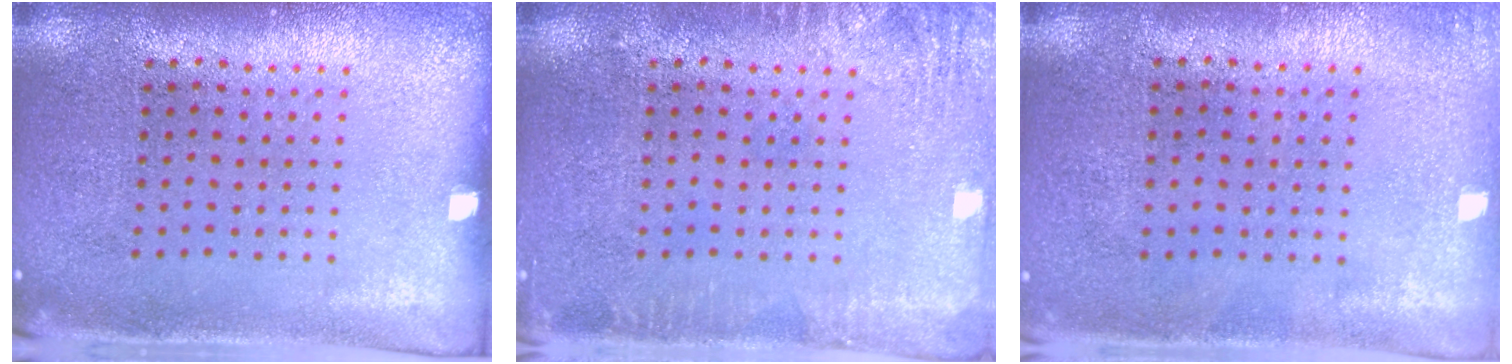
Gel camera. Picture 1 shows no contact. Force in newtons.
{"total": 2.3, "press": 2.2, "slide": 0.2}
{"total": 0.5, "press": 0.5, "slide": 0.1}